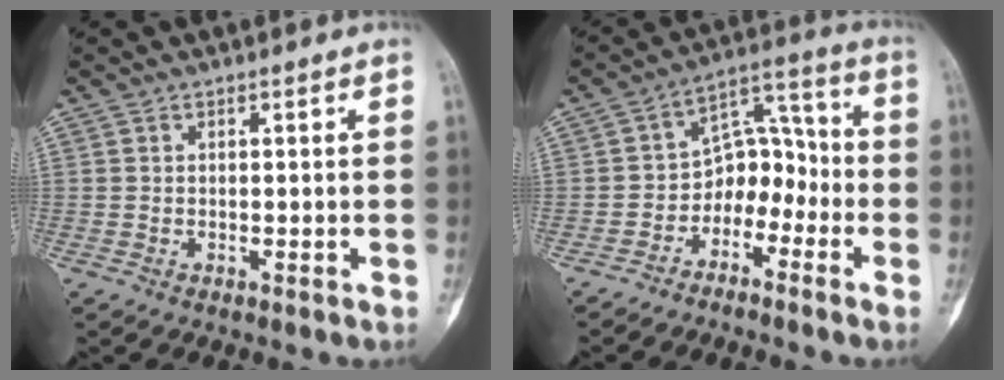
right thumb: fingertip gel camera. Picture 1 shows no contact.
{"total": 9.0, "force": [-3.9, 6.5, 4.8], "torque": [-0.032, 0.071, -0.079]}